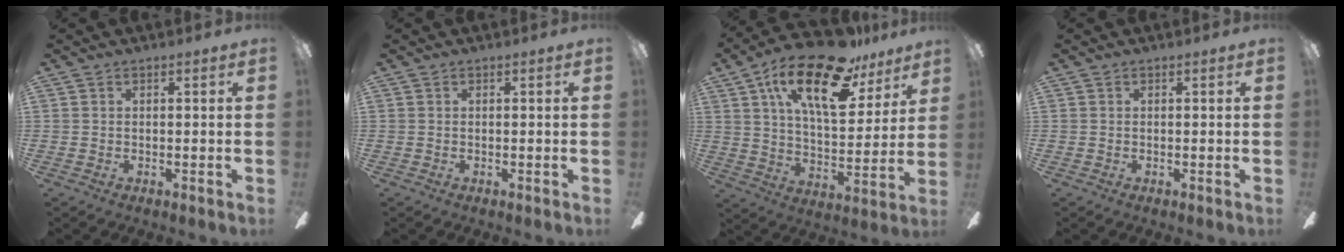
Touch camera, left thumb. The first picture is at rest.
{"total": 0.0}
{"total": 22.9, "force": [13.1, 9.7, 16.1], "torque": [-0.262, -0.059, 0.220]}
{"total": 0.0}